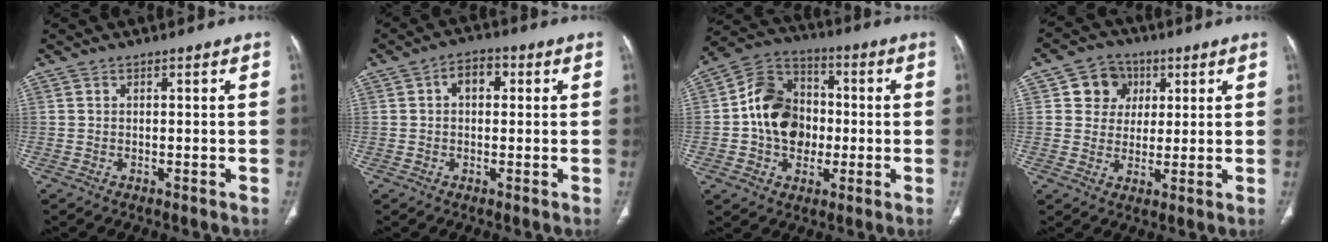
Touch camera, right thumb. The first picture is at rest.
{"total": 4.5, "force": [0.9, 3.0, 3.2], "torque": [-0.037, 0.014, 0.008]}
{"total": 14.7, "force": [-0.8, 11.7, 9.0], "torque": [-0.119, 0.029, -0.019]}
{"total": 7.8, "force": [2.5, 7.0, 2.4], "torque": [-0.001, -0.001, 0.038]}